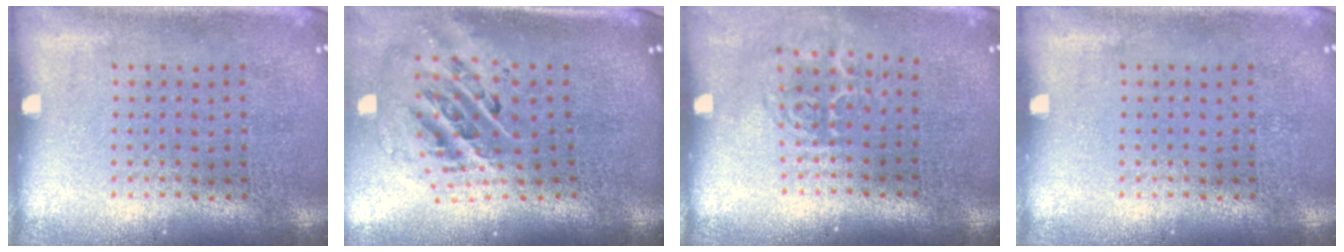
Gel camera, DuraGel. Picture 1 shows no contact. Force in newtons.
{"total": 2.7, "press": 1.9, "slide": 2.0}
{"total": 1.8, "press": 1.2, "slide": 1.3}
{"total": 0.0}